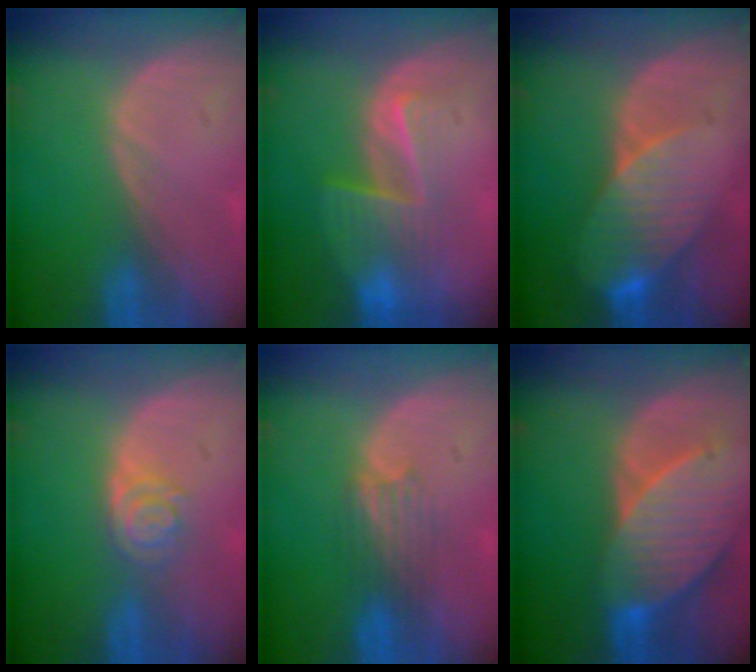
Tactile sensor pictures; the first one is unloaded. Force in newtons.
{"total": 6.5, "press": 6.0, "slide": 2.4}
{"total": 8.2, "press": 7.3, "slide": 3.7}
{"total": 4.1, "press": 3.6, "slide": 1.9}
{"total": 3.3, "press": 3.2, "slide": 0.6}
{"total": 9.8, "press": 8.8, "slide": 4.3}